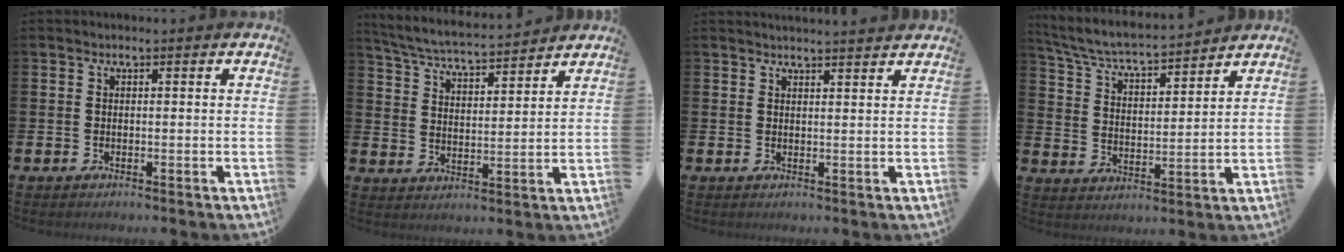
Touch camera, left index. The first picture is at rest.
{"total": 5.4, "force": [5.3, 0.3, 1.1], "torque": [-0.045, -0.038, 0.090]}
{"total": 2.0, "force": [2.0, -0.2, 0.0], "torque": [0.006, -0.014, 0.034]}
{"total": 5.8, "force": [5.5, 0.6, 1.7], "torque": [-0.060, -0.043, 0.091]}